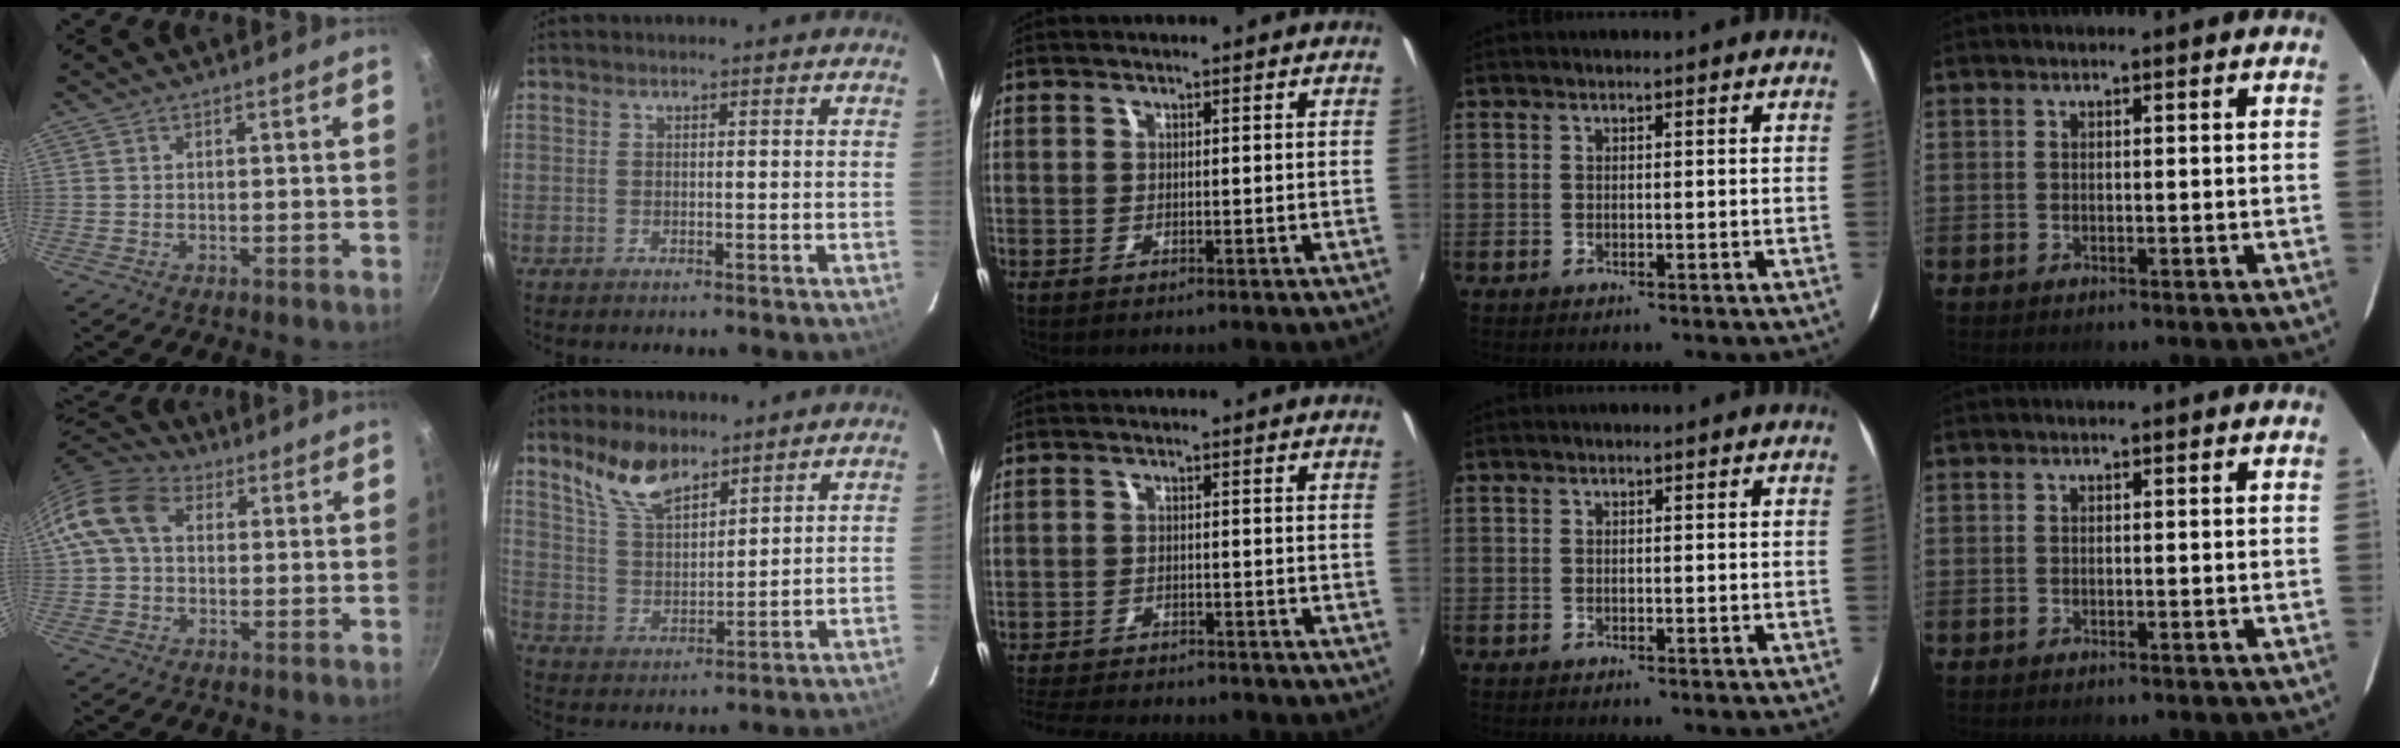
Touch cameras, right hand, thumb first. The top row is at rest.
{"thumb": {"total": 11.0, "force": [2.3, 7.9, 7.3], "torque": [-0.119, 0.022, 0.021]}, "index": {"total": 9.7, "force": [7.3, 3.8, 5.3], "torque": [-0.100, 0.010, 0.148]}, "middle": {"total": 13.1, "force": [-11.6, 3.5, 5.0], "torque": [-0.122, -0.016, -0.179]}}